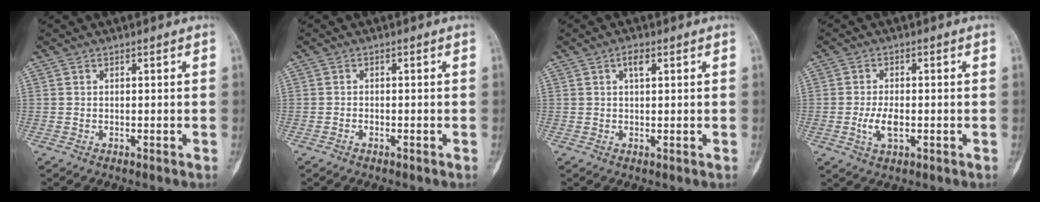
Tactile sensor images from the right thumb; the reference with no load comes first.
{"total": 0.6, "force": [-0.4, 0.4, 0.1], "torque": [-0.002, 0.001, -0.009]}
{"total": 2.6, "force": [1.1, 1.0, 2.2], "torque": [-0.036, -0.001, 0.018]}
{"total": 4.6, "force": [-0.9, 2.4, 3.9], "torque": [-0.076, -0.001, -0.014]}